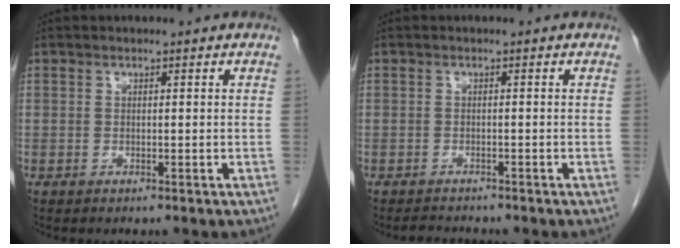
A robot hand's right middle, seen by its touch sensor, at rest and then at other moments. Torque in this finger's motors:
{"motor_torque": [0.25, -0.16, -0.01, -0.01]}